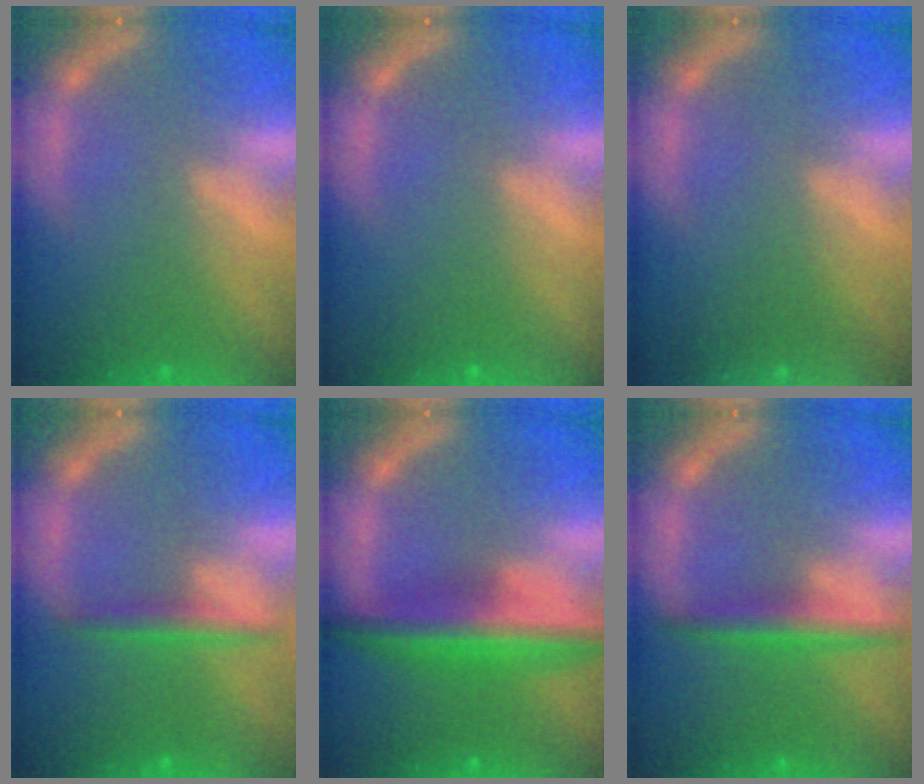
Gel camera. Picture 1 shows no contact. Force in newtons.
{"total": 0.0}
{"total": 10.0}
{"total": 2.5}
{"total": 7.0}
{"total": 3.5}